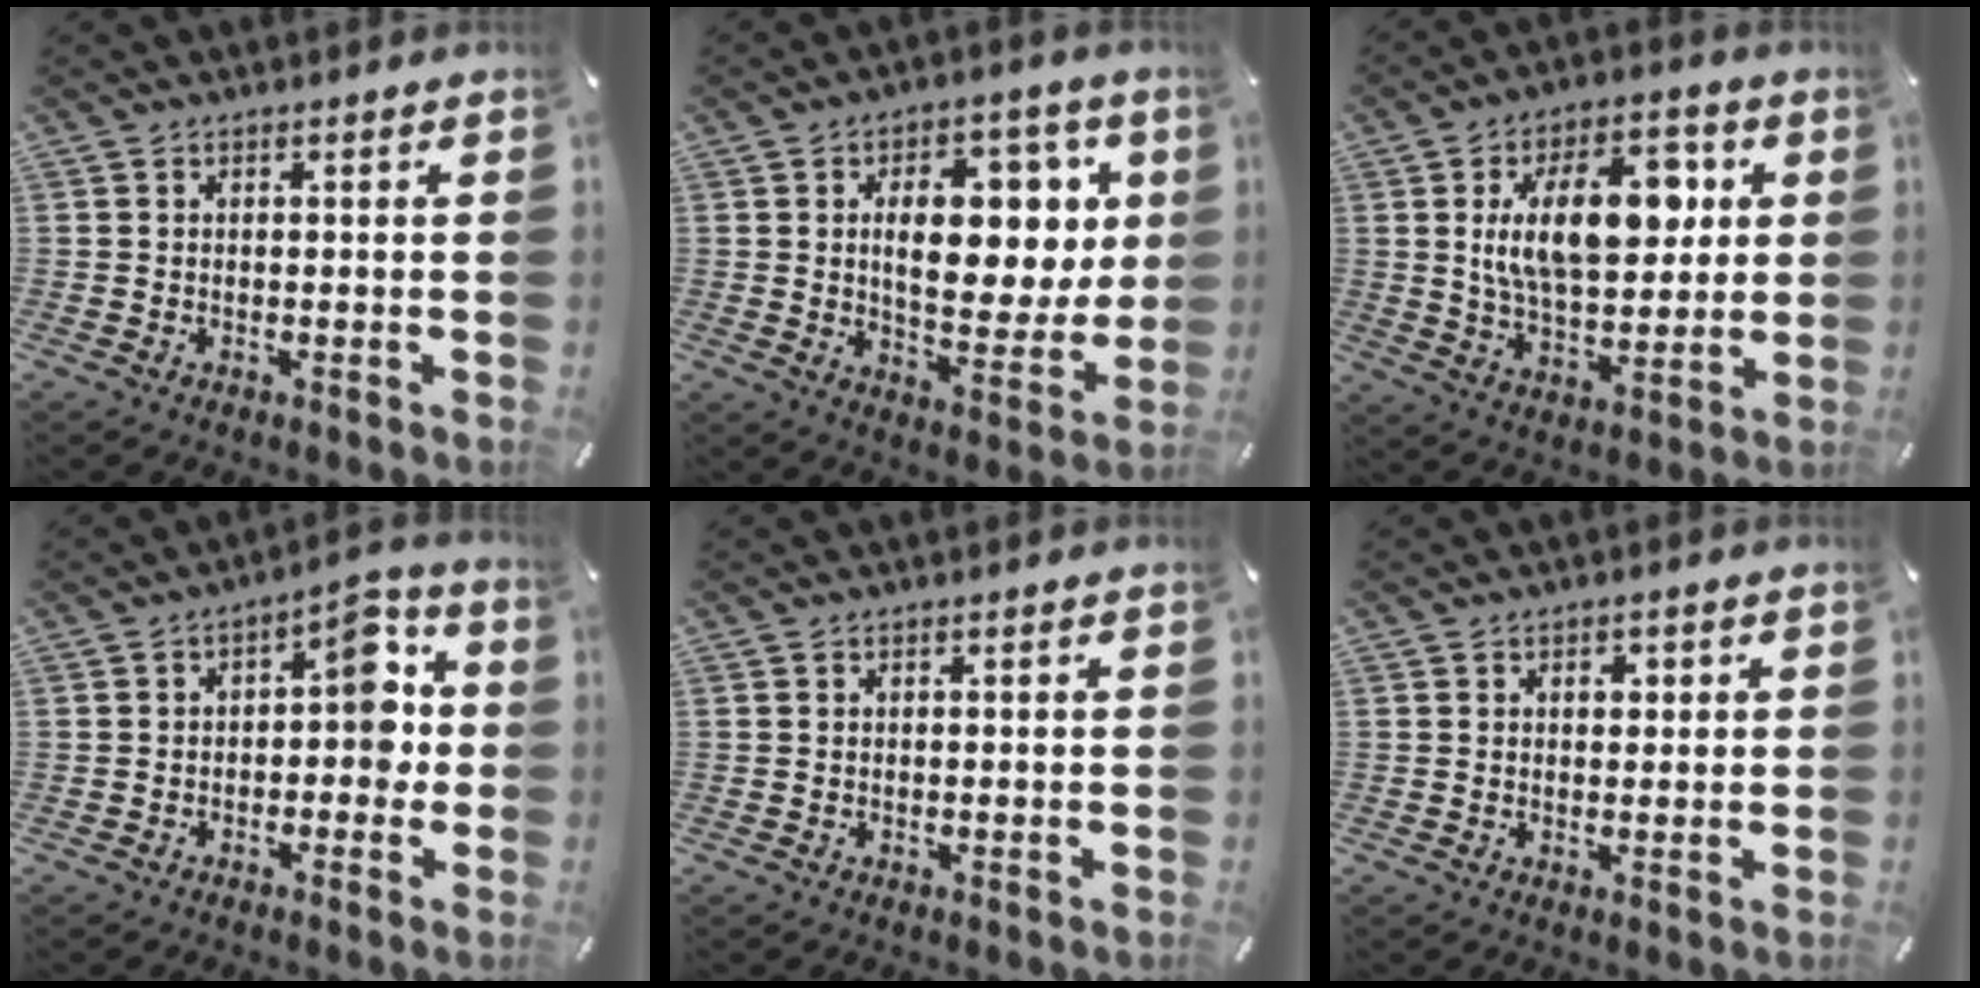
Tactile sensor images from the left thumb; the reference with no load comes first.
{"total": 15.6, "force": [3.9, 9.7, 11.5], "torque": [-0.154, -0.009, 0.067]}
{"total": 17.6, "force": [4.6, 9.9, 13.8], "torque": [-0.230, 0.004, 0.080]}
{"total": 8.8, "force": [0.1, 5.1, 7.2], "torque": [-0.088, -0.001, -0.008]}
{"total": 0.0}
{"total": 2.0, "force": [0.6, 1.5, 1.1], "torque": [-0.001, -0.002, 0.002]}